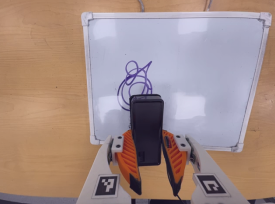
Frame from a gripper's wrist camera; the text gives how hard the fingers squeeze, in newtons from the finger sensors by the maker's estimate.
{"total": 9.8, "left": 7.8, "right": 11.8}